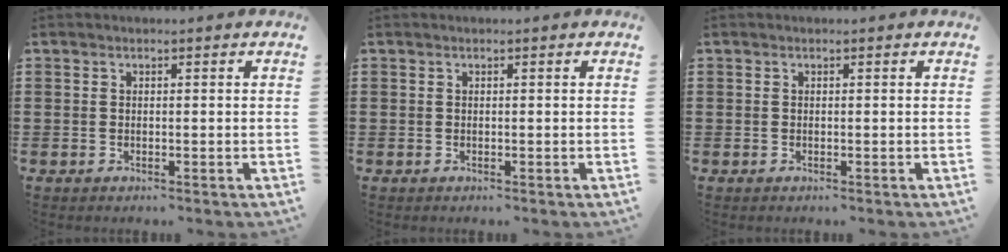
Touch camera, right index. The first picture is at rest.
{"total": 0.0}
{"total": 0.0}